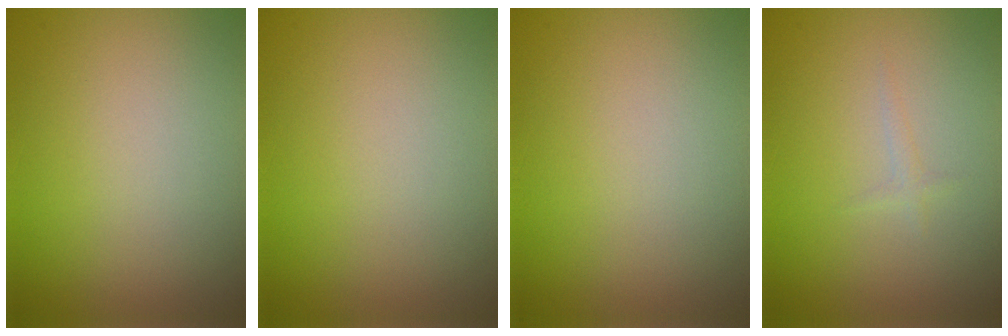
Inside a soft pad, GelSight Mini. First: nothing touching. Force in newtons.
{"total": 0.0}
{"total": 0.0}
{"total": 0.7, "press": 0.6, "slide": 0.1}